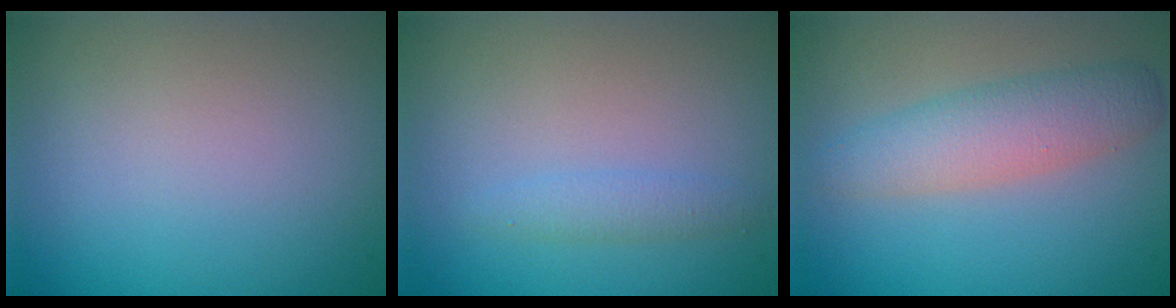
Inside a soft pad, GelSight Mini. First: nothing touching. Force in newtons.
{"total": 1.5, "press": 1.4, "slide": 0.1}
{"total": 4.1, "press": 4.1, "slide": 0.0}